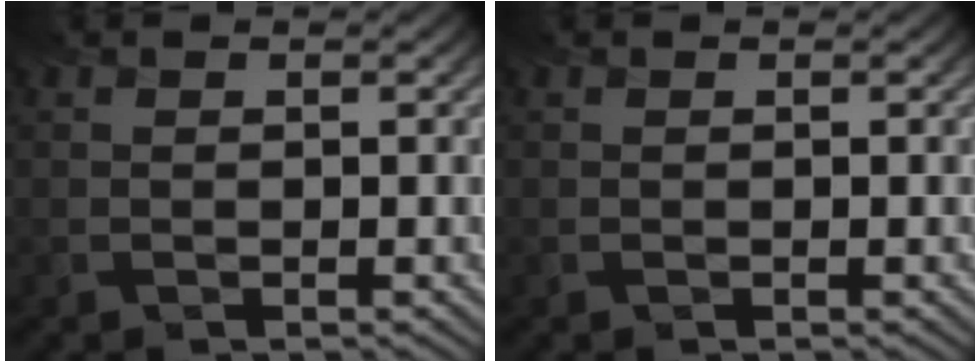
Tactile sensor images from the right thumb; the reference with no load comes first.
{"total": 0.0}